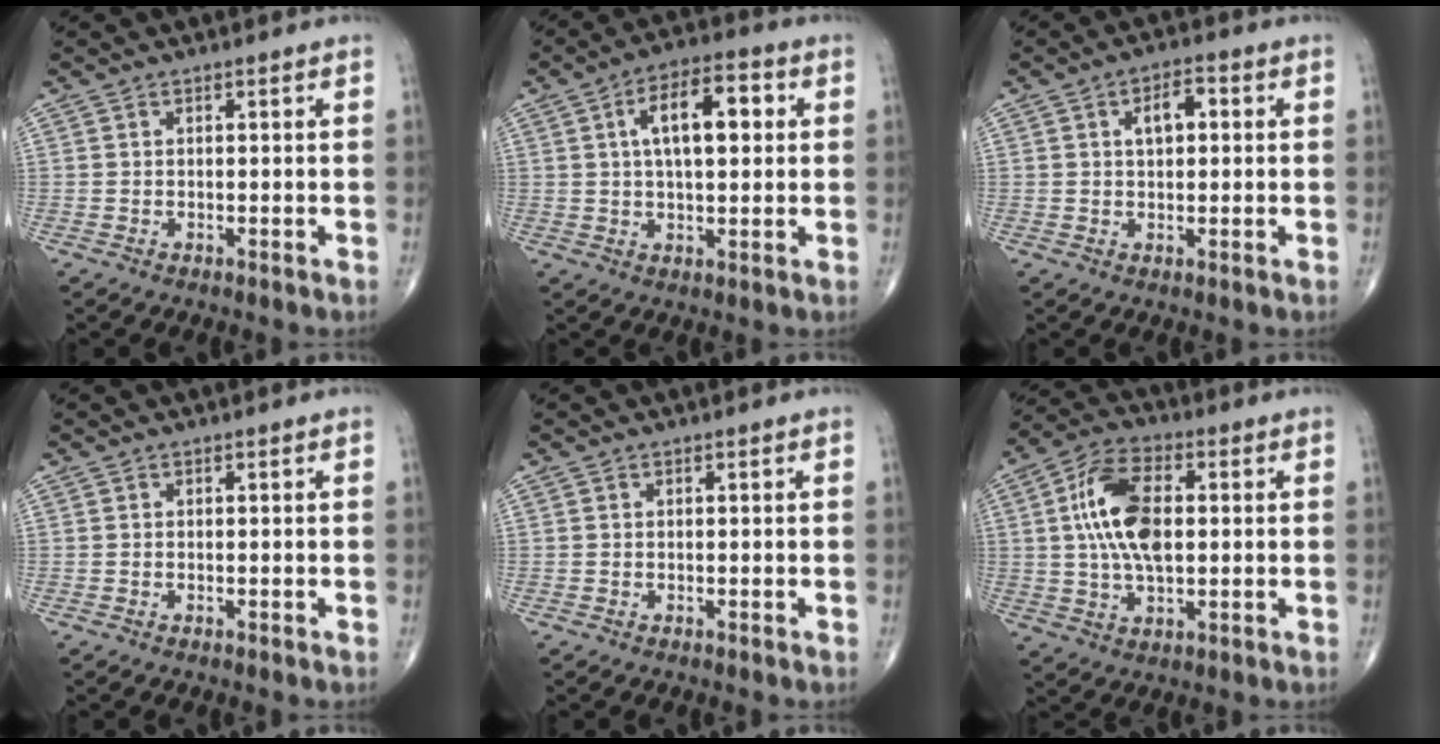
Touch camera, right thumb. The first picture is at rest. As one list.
[{"total": 11.4, "force": [2.4, 5.2, 9.8], "torque": [-0.144, 0.015, 0.033]}, {"total": 4.9, "force": [1.1, 2.7, 4.0], "torque": [-0.056, 0.011, 0.013]}, {"total": 0.0}, {"total": 0.0}, {"total": 13.5, "force": [1.6, 7.1, 11.4], "torque": [-0.213, 0.012, 0.025]}]